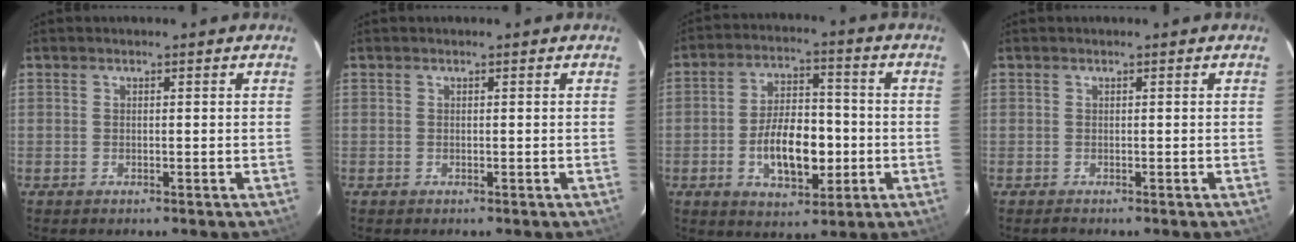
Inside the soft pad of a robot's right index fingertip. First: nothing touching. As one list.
[{"total": 0.0}, {"total": 11.9, "force": [-2.9, 6.1, 9.9], "torque": [-0.183, 0.014, -0.038]}, {"total": 0.6, "force": [-0.4, 0.4, -0.1], "torque": [-0.001, 0.000, -0.008]}]